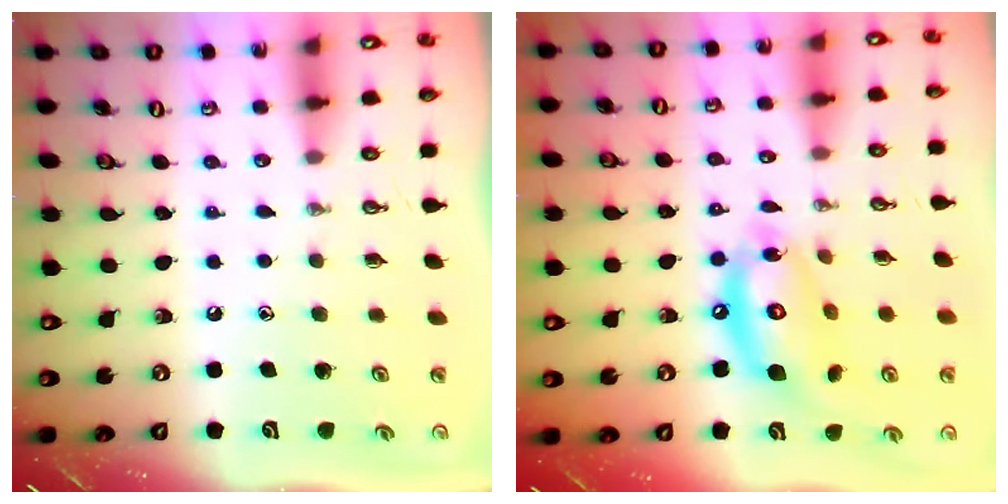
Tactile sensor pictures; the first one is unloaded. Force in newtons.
{"total": 14.5, "press": 14.4, "slide": 1.4}